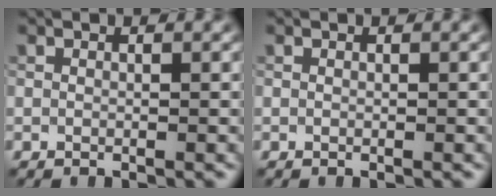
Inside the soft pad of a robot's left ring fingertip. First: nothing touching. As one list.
[{"total": 0.0}]